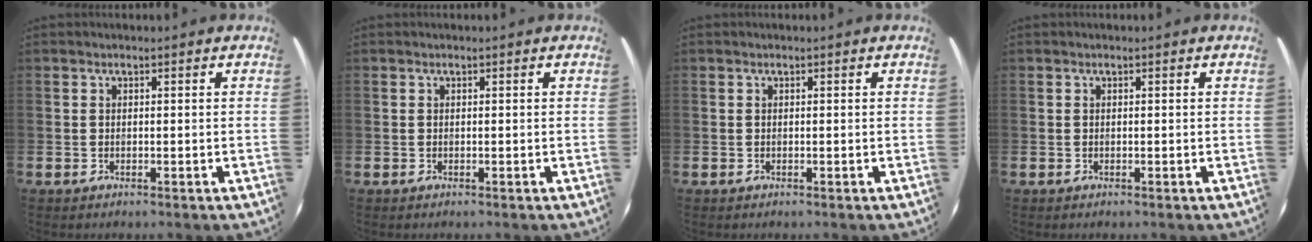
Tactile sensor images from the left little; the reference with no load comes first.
{"total": 0.0}
{"total": 0.0}
{"total": 0.0}